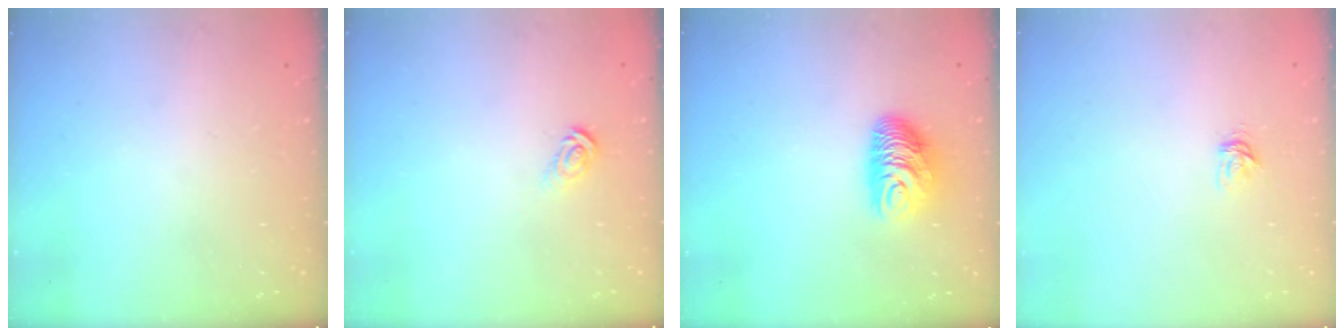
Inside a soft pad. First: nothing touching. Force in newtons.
{"total": 4.5, "press": 4.5, "slide": 0.2}
{"total": 10.1, "press": 10.1, "slide": 0.8}
{"total": 3.6, "press": 3.6, "slide": 0.4}